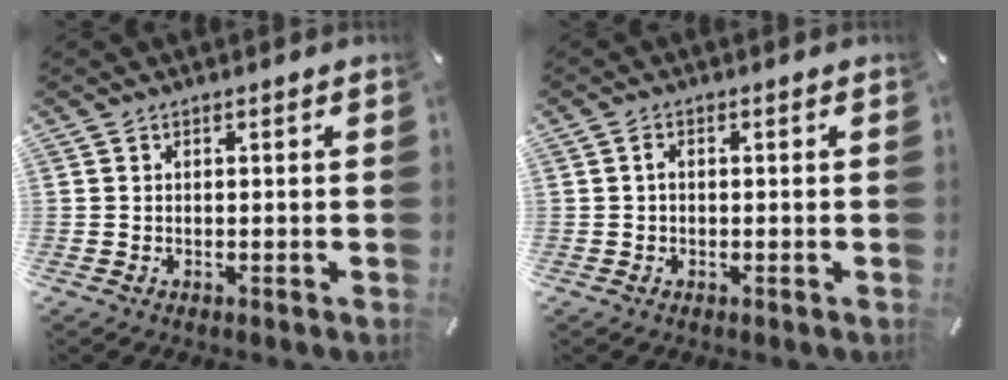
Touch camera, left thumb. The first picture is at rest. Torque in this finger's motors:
{"motor_torque": [-0.17, -0.32, 0.09, 0.15, -0.07]}